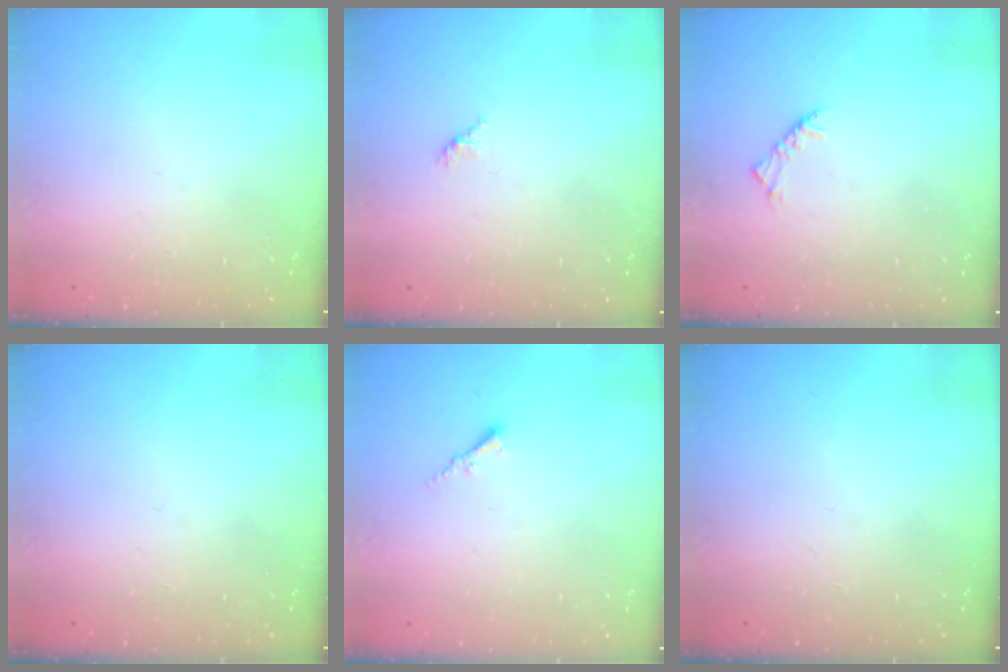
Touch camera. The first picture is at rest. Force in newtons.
{"total": 1.7, "press": 1.6, "slide": 0.5}
{"total": 2.5, "press": 2.4, "slide": 0.7}
{"total": 0.0}
{"total": 1.8, "press": 1.7, "slide": 0.3}
{"total": 0.0}